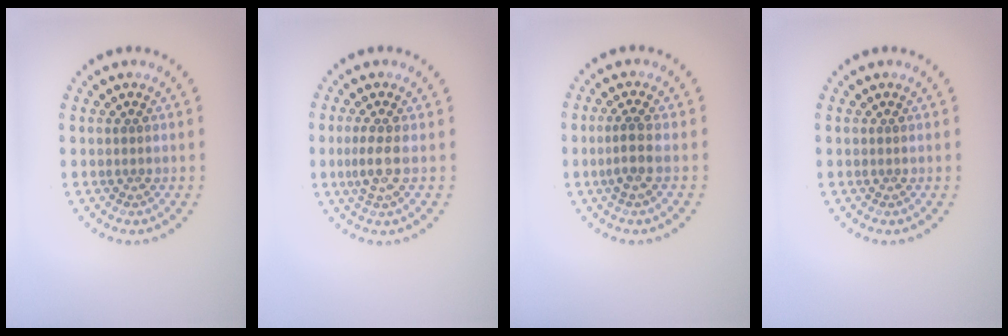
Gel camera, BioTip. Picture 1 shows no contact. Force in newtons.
{"total": 2.2, "press": 1.6, "slide": 1.5}
{"total": 1.9, "press": 1.4, "slide": 1.3}
{"total": 0.0}